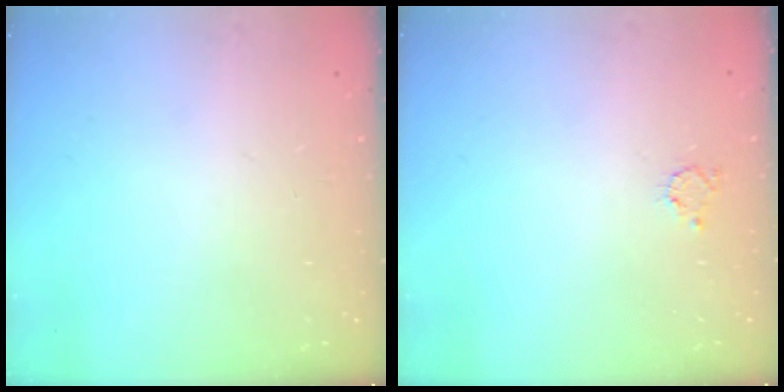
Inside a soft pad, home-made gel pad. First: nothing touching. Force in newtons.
{"total": 2.4, "press": 2.4, "slide": 0.4}